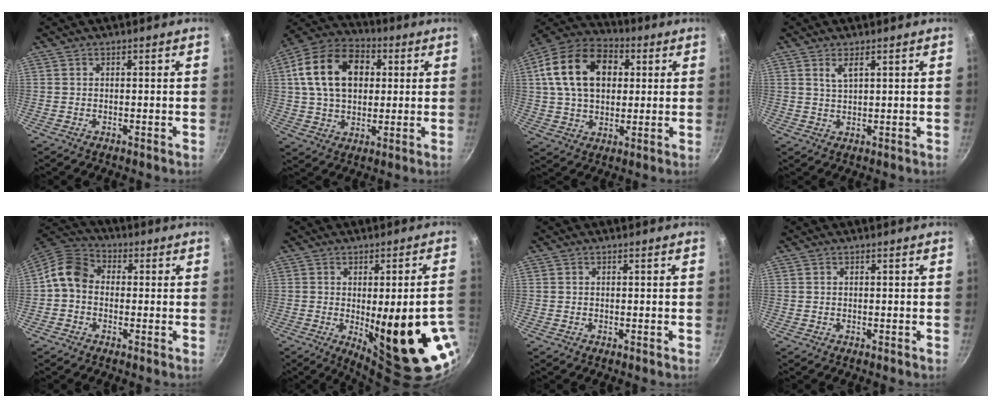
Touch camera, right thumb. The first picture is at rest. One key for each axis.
{"total": 17.5, "fx": 3.8, "fy": 12.2, "fz": 11.9, "tx": -0.184, "ty": 0.020, "tz": 0.051}
{"total": 18.5, "fx": 4.2, "fy": 12.8, "fz": 12.6, "tx": -0.198, "ty": 0.019, "tz": 0.060}
{"total": 2.8, "fx": 1.4, "fy": 1.0, "fz": 2.2, "tx": -0.039, "ty": -0.005, "tz": 0.031}
{"total": 7.7, "fx": -0.4, "fy": 6.2, "fz": 4.6, "tx": -0.073, "ty": 0.027, "tz": -0.030}
{"total": 21.0, "fx": -4.2, "fy": 6.1, "fz": 19.6, "tx": -0.230, "ty": -0.017, "tz": -0.033}
{"total": 0.0}
{"total": 0.0}